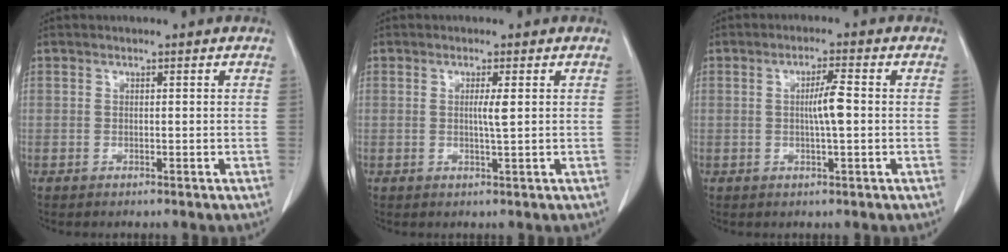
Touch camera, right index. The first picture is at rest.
{"total": 1.9, "force": [0.2, -0.3, 1.9], "torque": [-0.034, -0.001, 0.001]}
{"total": 3.9, "force": [-0.2, 0.1, 3.9], "torque": [-0.068, 0.000, -0.003]}